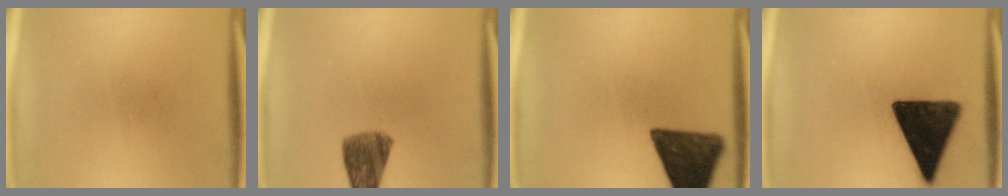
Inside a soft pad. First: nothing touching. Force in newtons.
{"total": 7.4}
{"total": 13.7}
{"total": 15.0}